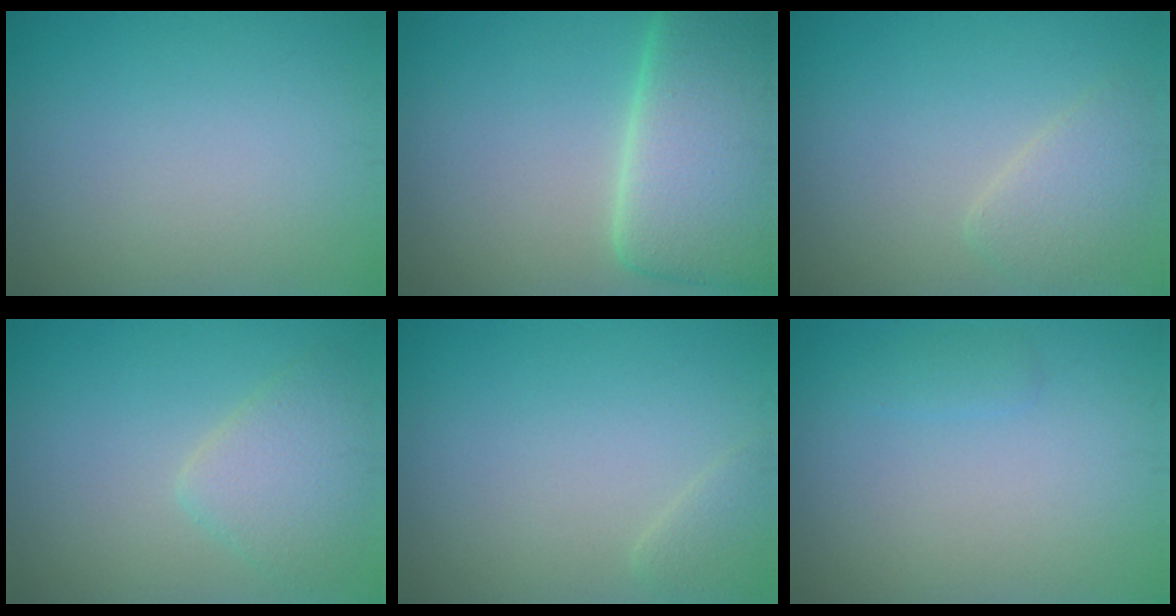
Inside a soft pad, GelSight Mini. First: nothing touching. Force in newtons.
{"total": 10.1, "press": 10.1, "slide": 0.5}
{"total": 2.5, "press": 2.5, "slide": 0.1}
{"total": 3.3, "press": 3.3, "slide": 0.1}
{"total": 1.3, "press": 1.3, "slide": 0.2}
{"total": 0.8, "press": 0.8, "slide": 0.1}